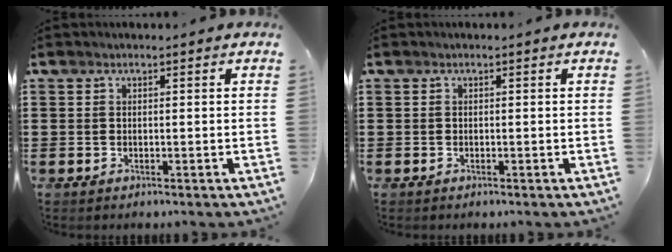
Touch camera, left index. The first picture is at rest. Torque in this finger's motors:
{"motor_torque": [0.02, 0.02, 0.00, 0.00]}